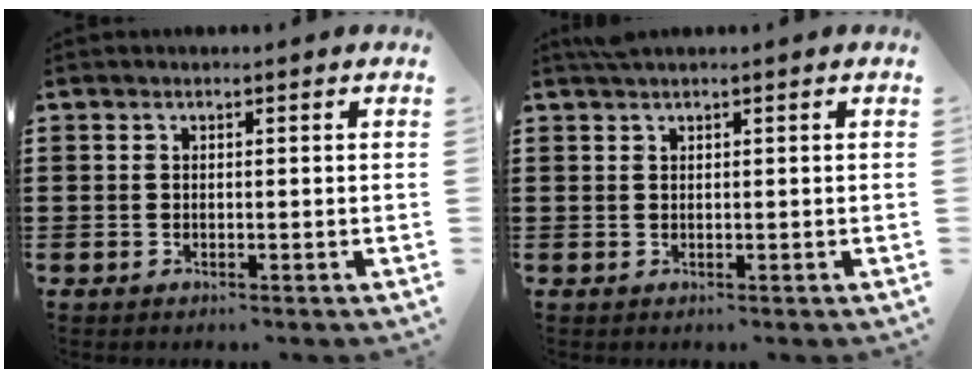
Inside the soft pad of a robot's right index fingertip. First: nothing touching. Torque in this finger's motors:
{"motor_torque": [0.12, 0.18, 0.01, 0.02]}